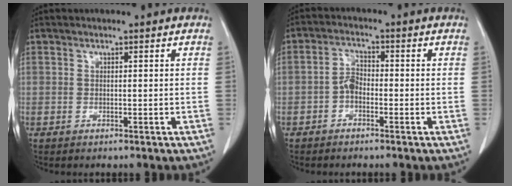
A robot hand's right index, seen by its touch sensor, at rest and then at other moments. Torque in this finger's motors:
{"motor_torque": [0.49, -0.42, 0.19, 0.06]}